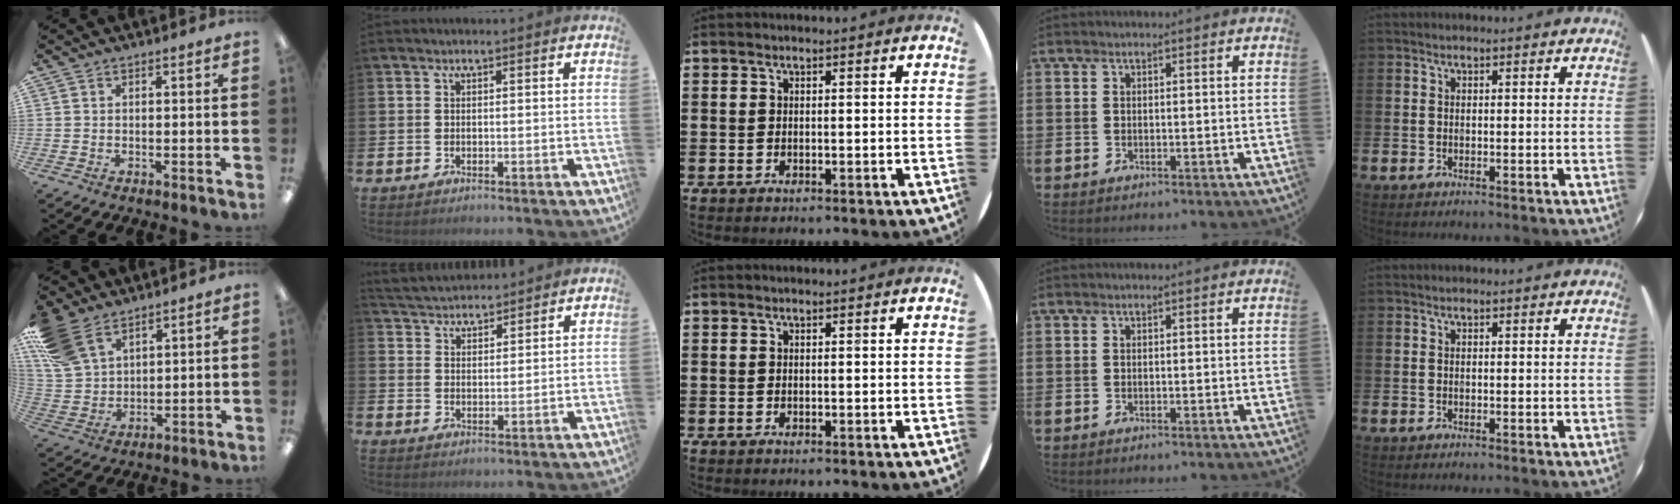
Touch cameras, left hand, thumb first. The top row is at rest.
{"thumb": {"total": 14.2, "force": [9.3, 8.0, 7.1], "torque": [-0.175, -0.023, 0.182]}, "index": {"total": 4.1, "force": [4.1, 0.8, -0.2], "torque": [-0.018, -0.019, 0.075]}}